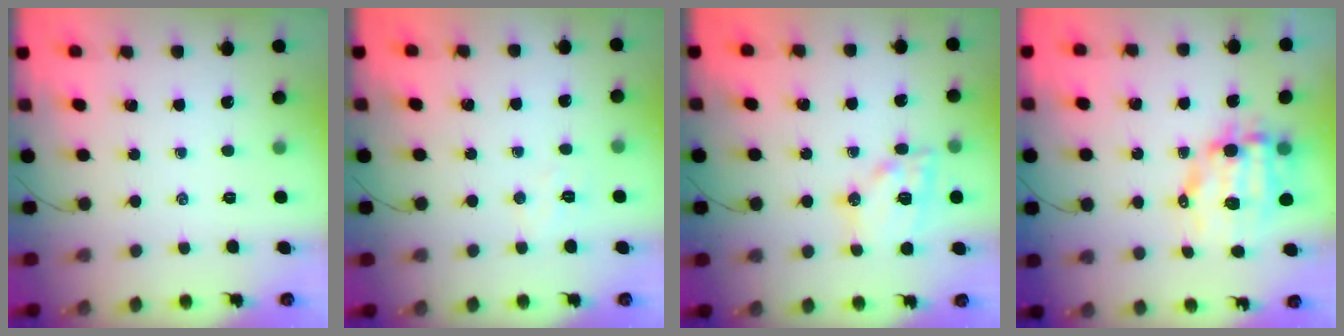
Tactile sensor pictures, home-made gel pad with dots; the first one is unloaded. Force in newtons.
{"total": 4.7, "press": 4.6, "slide": 0.9}
{"total": 14.2, "press": 14.0, "slide": 1.9}
{"total": 10.6, "press": 10.3, "slide": 2.4}